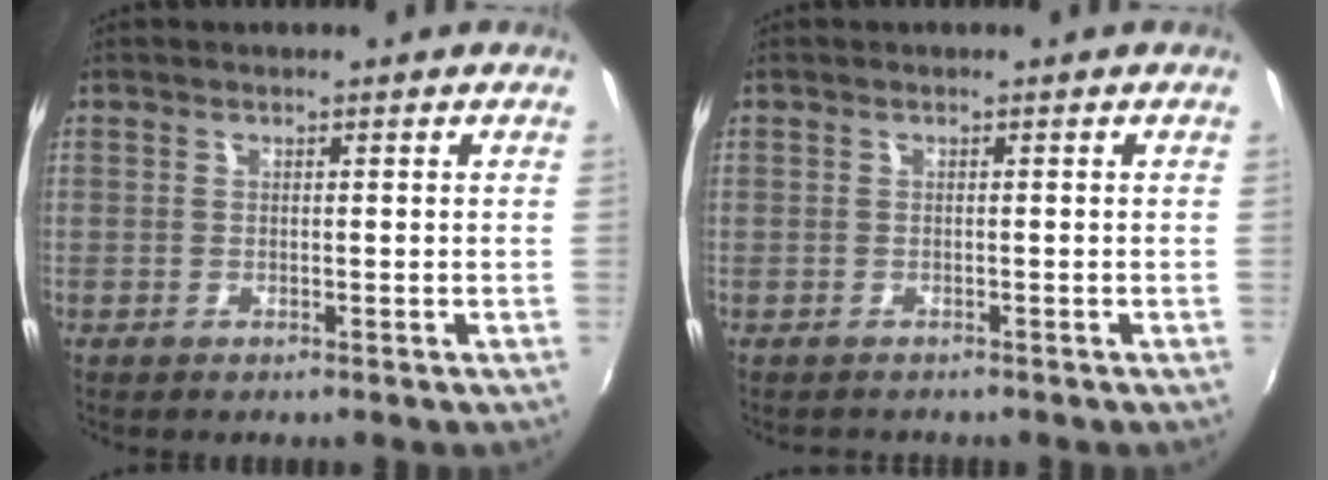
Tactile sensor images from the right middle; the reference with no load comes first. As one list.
[{"total": 0.9, "force": [-0.8, 0.5, -0.2], "torque": [0.000, 0.001, -0.014]}]